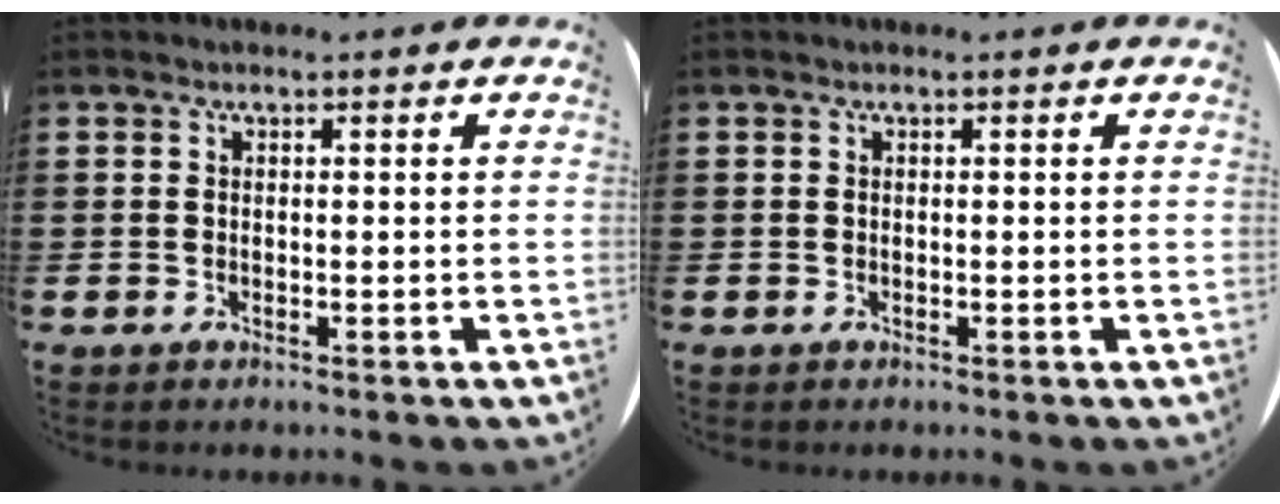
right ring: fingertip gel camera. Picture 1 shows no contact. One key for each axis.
{"total": 0.0}